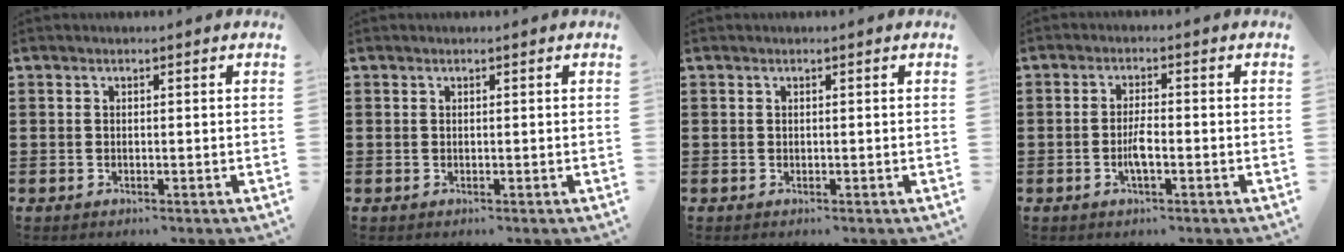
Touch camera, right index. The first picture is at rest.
{"total": 0.0}
{"total": 0.0}
{"total": 3.0, "force": [-1.1, 0.7, 2.8], "torque": [-0.064, -0.003, -0.024]}